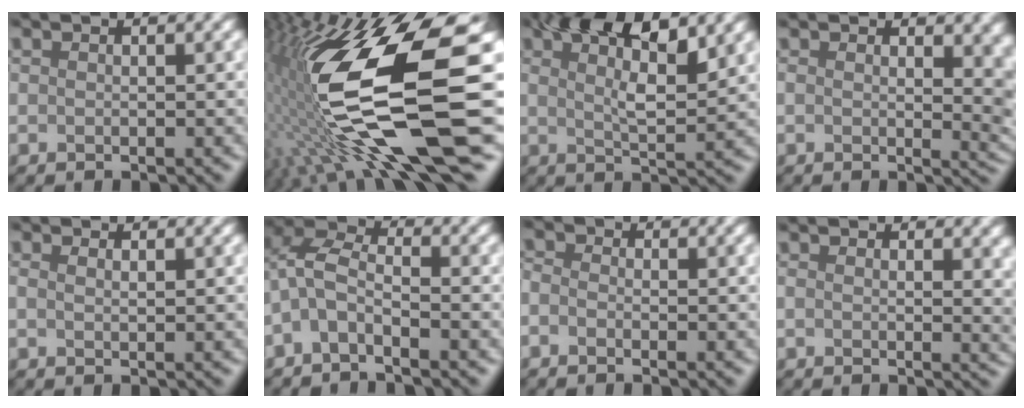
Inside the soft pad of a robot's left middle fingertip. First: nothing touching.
{"total": 15.4, "force": [-1.6, 4.2, 14.7], "torque": [-0.295, -0.014, -0.010]}
{"total": 6.3, "force": [4.0, 1.4, 4.7], "torque": [-0.068, 0.017, 0.061]}
{"total": 7.9, "force": [1.4, 3.1, 7.1], "torque": [-0.059, 0.025, 0.017]}
{"total": 0.8, "force": [0.0, -0.6, -0.4], "torque": [0.001, -0.002, 0.010]}
{"total": 2.7, "force": [-2.2, 0.6, 1.5], "torque": [-0.053, 0.012, -0.035]}
{"total": 1.6, "force": [-1.6, 0.1, -0.2], "torque": [-0.015, 0.005, -0.018]}
{"total": 3.1, "force": [0.8, 1.0, 2.8], "torque": [-0.018, 0.021, 0.002]}